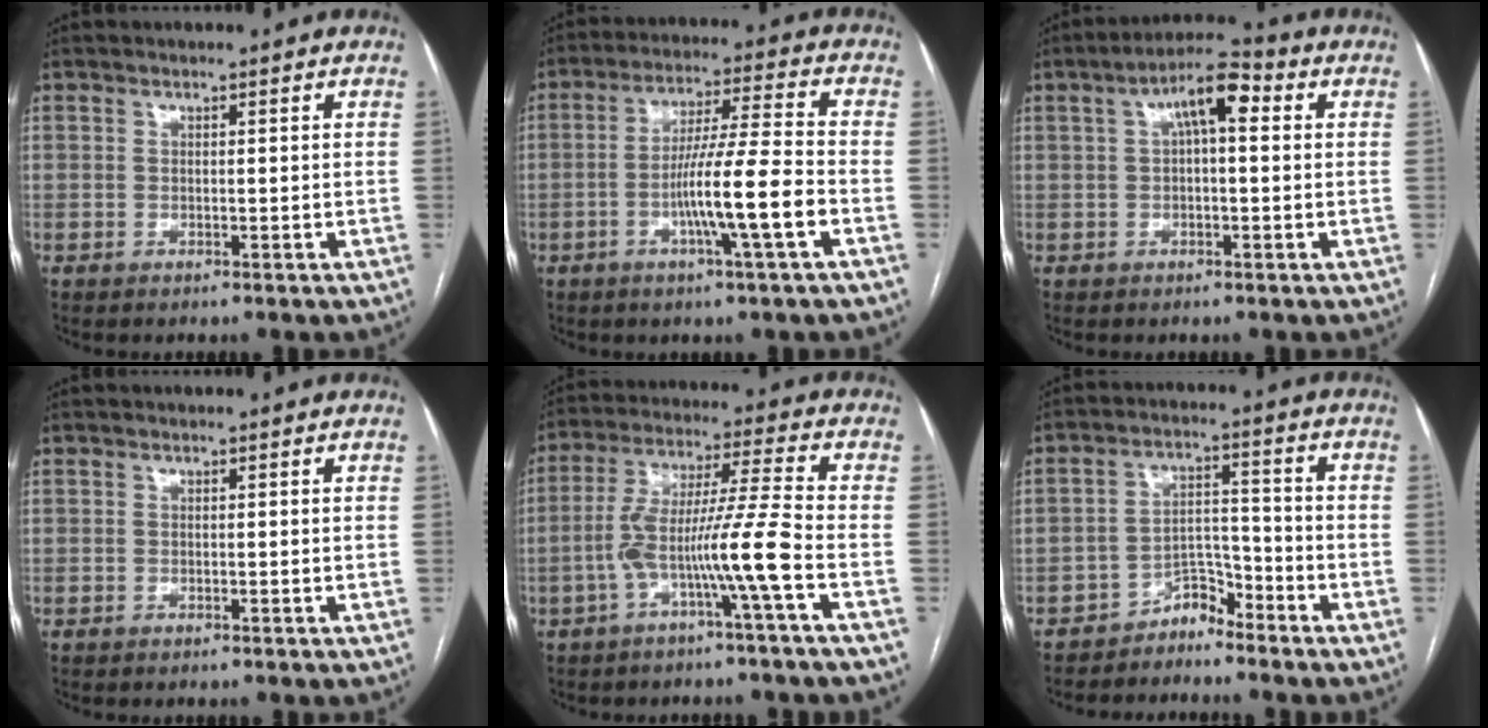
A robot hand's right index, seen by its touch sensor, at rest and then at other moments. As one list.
[{"total": 11.1, "force": [-3.5, -0.6, 10.5], "torque": [-0.189, 0.000, -0.064]}, {"total": 7.3, "force": [2.0, 2.1, 6.7], "torque": [-0.113, 0.035, 0.029]}, {"total": 0.0}, {"total": 10.4, "force": [-3.9, -1.4, 9.5], "torque": [-0.187, 0.019, -0.071]}, {"total": 4.1, "force": [-3.7, 1.7, 0.3], "torque": [0.007, 0.015, -0.064]}]